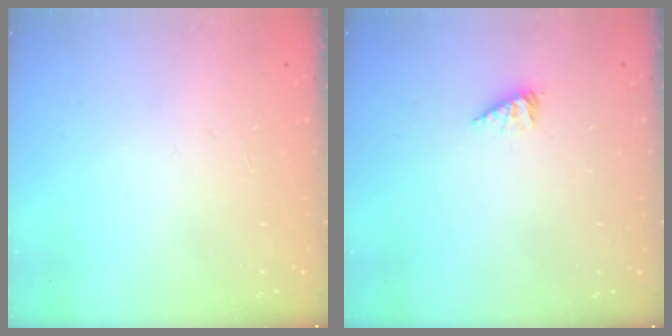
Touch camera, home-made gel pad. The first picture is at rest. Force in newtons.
{"total": 3.0, "press": 3.0, "slide": 0.4}